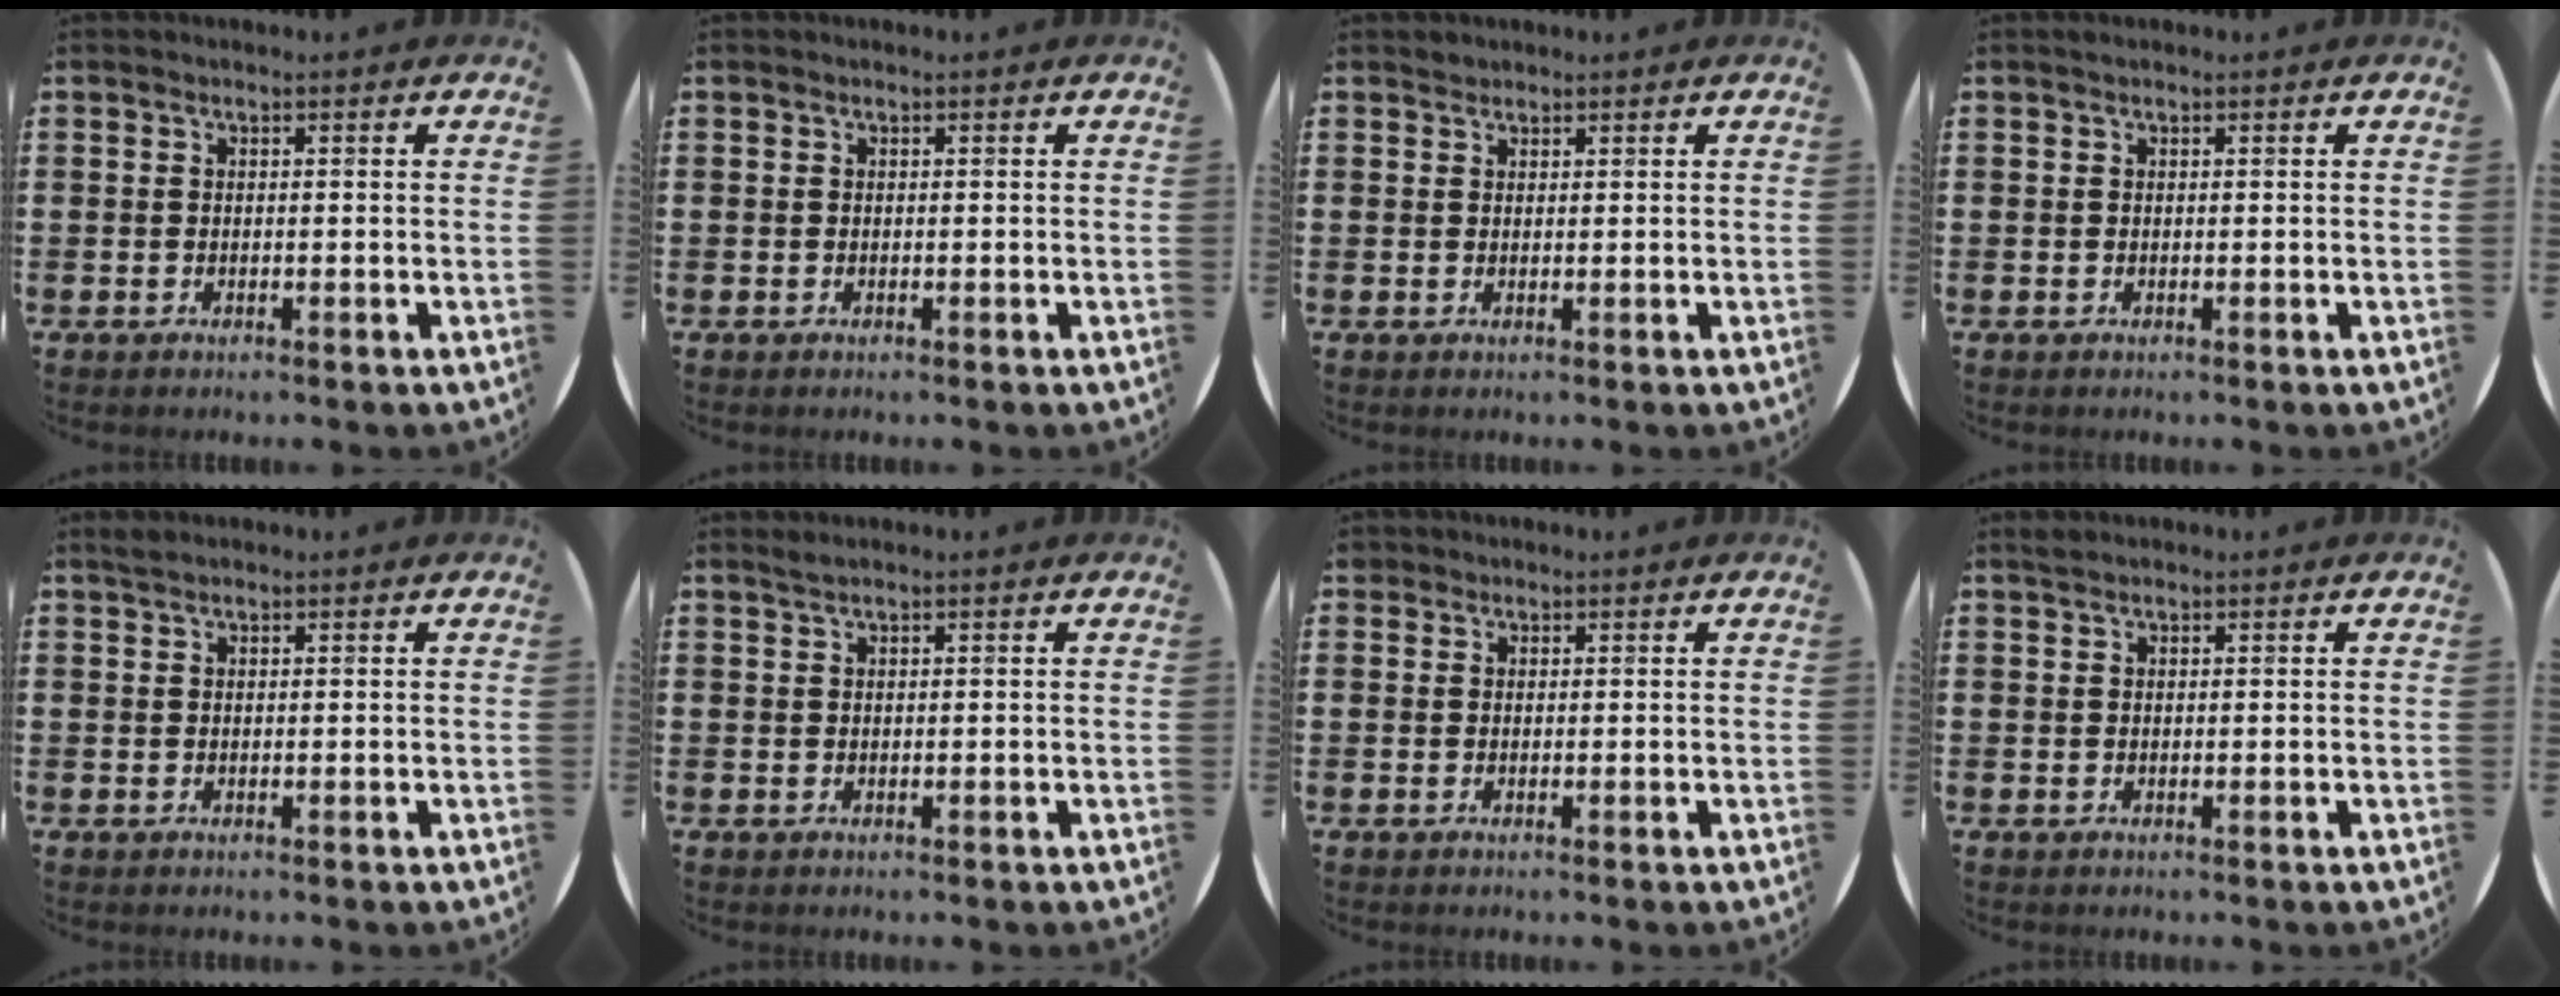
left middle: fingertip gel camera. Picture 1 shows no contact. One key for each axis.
{"total": 0.0}
{"total": 0.8, "fx": 0.8, "fy": 0.2, "fz": -0.1, "tx": 0.002, "ty": 0.002, "tz": 0.016}
{"total": 0.0}
{"total": 0.8, "fx": 0.7, "fy": 0.2, "fz": 0.2, "tx": -0.006, "ty": 0.001, "tz": 0.014}
{"total": 0.7, "fx": 0.6, "fy": -0.1, "fz": 0.3, "tx": -0.005, "ty": 0.000, "tz": 0.012}
{"total": 0.6, "fx": 0.5, "fy": 0.4, "fz": -0.1, "tx": 0.000, "ty": 0.003, "tz": 0.010}
{"total": 0.6, "fx": 0.6, "fy": 0.1, "fz": 0.1, "tx": -0.004, "ty": 0.001, "tz": 0.012}